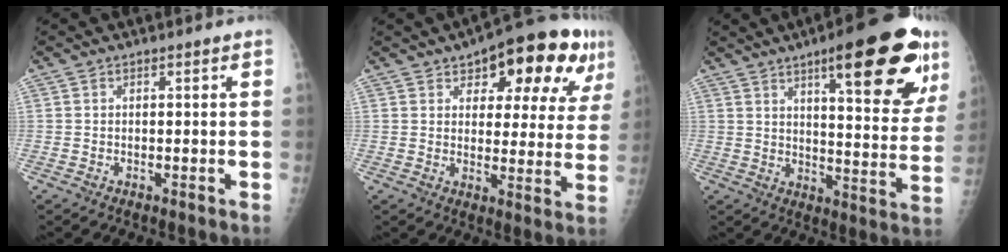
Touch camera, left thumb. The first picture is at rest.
{"total": 18.2, "force": [9.6, 7.9, 13.3], "torque": [-0.139, -0.009, 0.132]}
{"total": 23.5, "force": [12.4, 6.2, 18.9], "torque": [-0.223, -0.043, 0.171]}